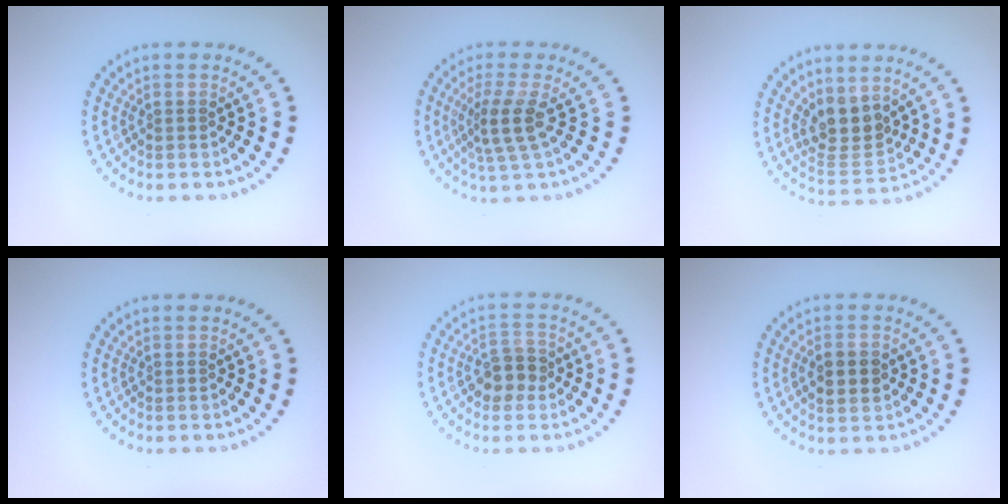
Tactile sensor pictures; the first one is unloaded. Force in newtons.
{"total": 3.2, "press": 2.4, "slide": 2.1}
{"total": 3.8, "press": 3.1, "slide": 2.1}
{"total": 0.0}
{"total": 2.7, "press": 2.5, "slide": 0.9}
{"total": 2.4, "press": 2.4, "slide": 0.1}